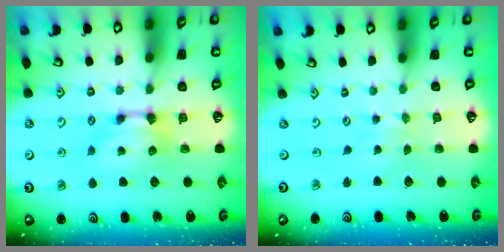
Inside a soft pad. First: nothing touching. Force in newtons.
{"total": 2.1, "press": 2.1, "slide": 0.1}